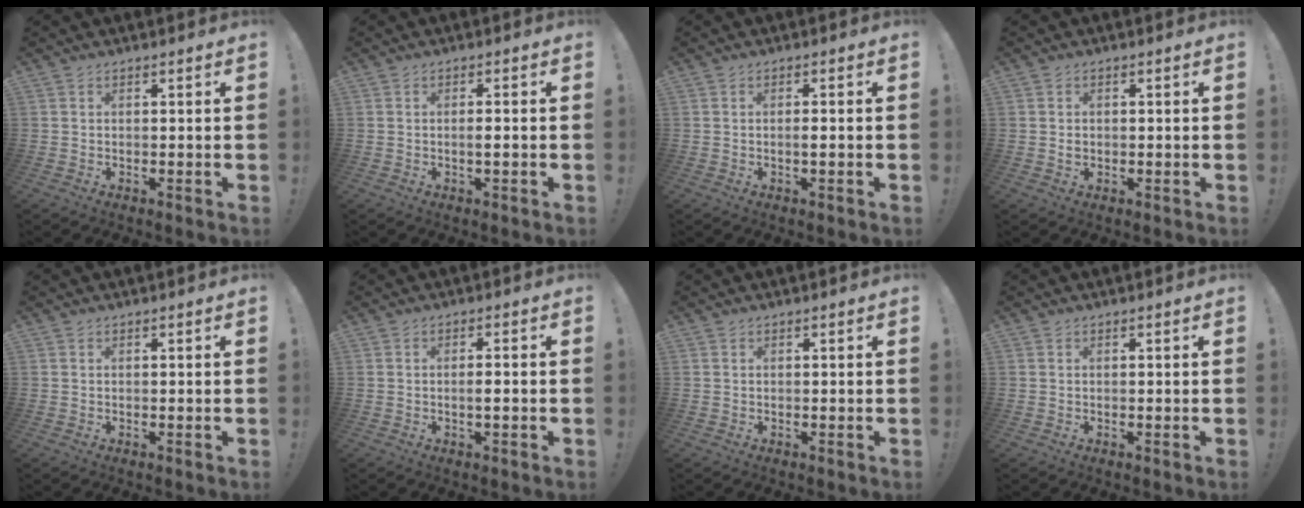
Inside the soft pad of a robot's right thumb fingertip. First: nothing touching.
{"total": 2.1, "force": [-0.6, 0.2, 2.1], "torque": [-0.029, -0.002, -0.013]}
{"total": 1.9, "force": [-0.6, 0.0, 1.8], "torque": [-0.024, -0.002, -0.013]}
{"total": 1.3, "force": [0.1, 1.3, 0.3], "torque": [0.004, 0.002, -0.001]}
{"total": 0.0}
{"total": 2.5, "force": [-0.7, 0.2, 2.3], "torque": [-0.033, -0.001, -0.016]}
{"total": 0.0}
{"total": 0.0}